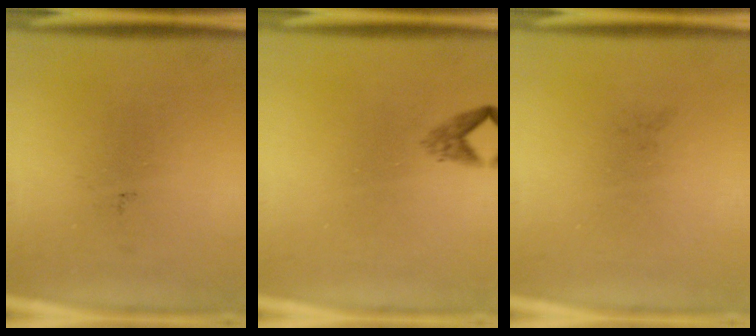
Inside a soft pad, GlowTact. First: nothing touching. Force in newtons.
{"total": 1.3}
{"total": 0.0}